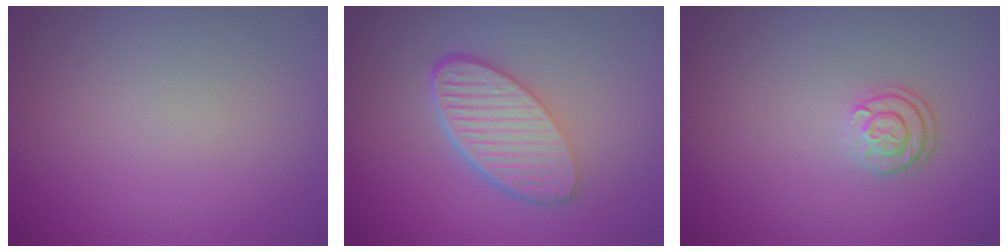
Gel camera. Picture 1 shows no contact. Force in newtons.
{"total": 6.1, "press": 4.5, "slide": 4.1}
{"total": 1.8, "press": 1.5, "slide": 0.9}